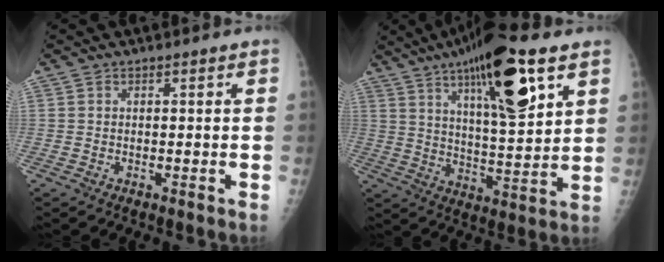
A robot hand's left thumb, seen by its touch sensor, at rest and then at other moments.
{"total": 20.4, "force": [10.3, 5.5, 16.7], "torque": [-0.248, -0.038, 0.165]}